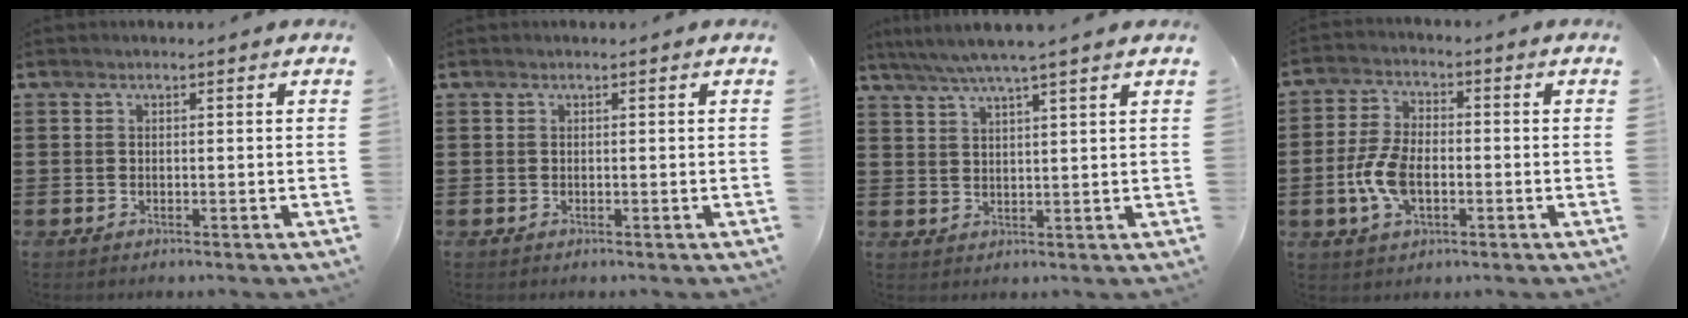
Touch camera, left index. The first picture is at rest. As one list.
[{"total": 0.0}, {"total": 4.3, "force": [3.4, -0.4, 2.6], "torque": [-0.059, -0.010, 0.059]}, {"total": 7.4, "force": [-1.7, 4.1, 6.0], "torque": [-0.151, -0.004, -0.040]}]